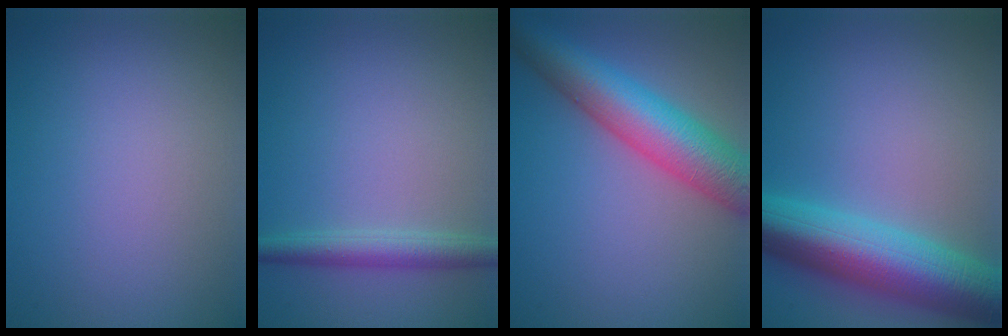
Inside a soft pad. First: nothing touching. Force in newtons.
{"total": 2.7, "press": 2.7, "slide": 0.1}
{"total": 8.6, "press": 8.6, "slide": 0.3}
{"total": 10.0, "press": 10.0, "slide": 0.2}